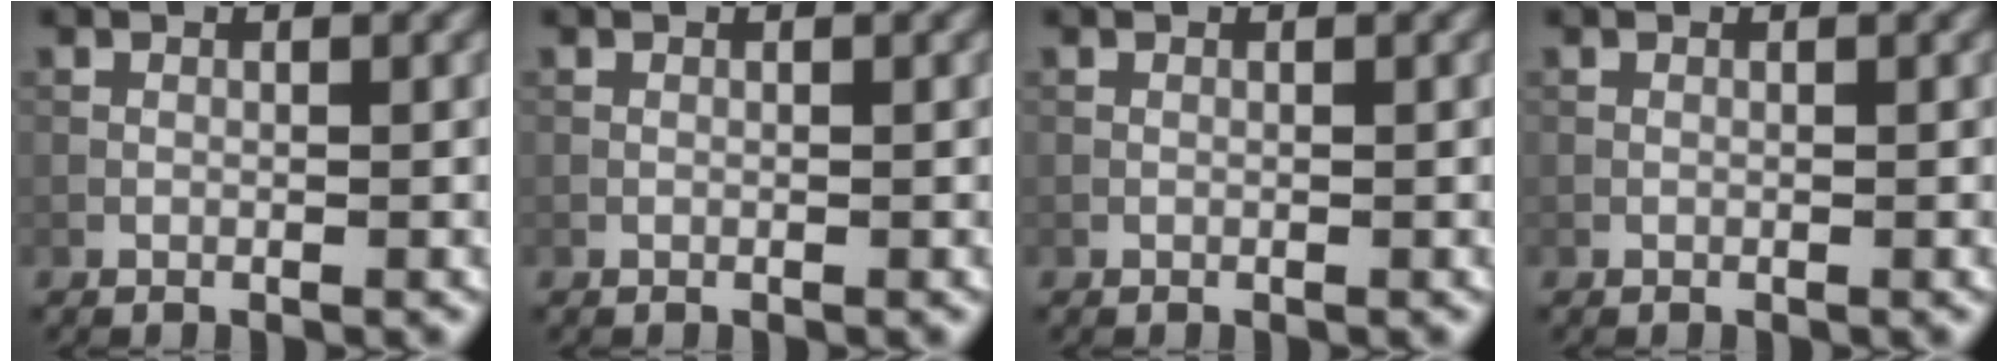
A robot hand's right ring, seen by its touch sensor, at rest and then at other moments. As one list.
[{"total": 0.0}, {"total": 0.0}, {"total": 0.0}]